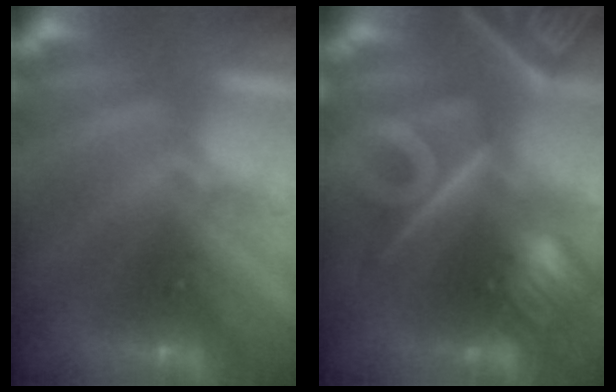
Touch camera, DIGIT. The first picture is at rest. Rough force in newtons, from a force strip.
{"total": 7.6}